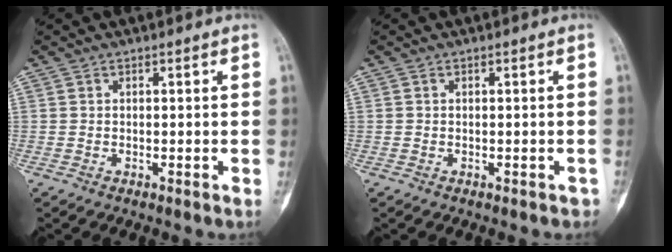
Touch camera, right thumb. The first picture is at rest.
{"total": 0.7, "force": [-0.3, 0.5, 0.3], "torque": [0.001, 0.004, -0.003]}